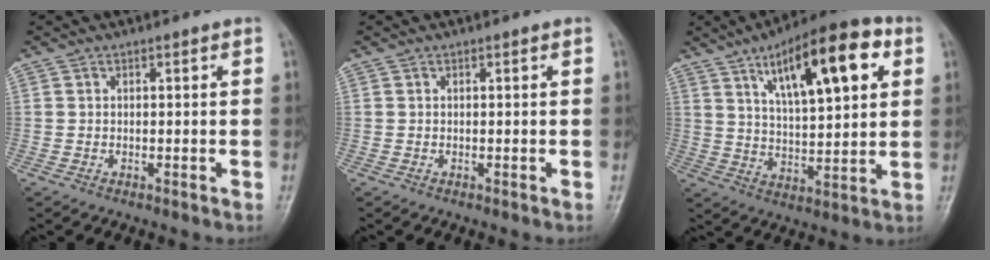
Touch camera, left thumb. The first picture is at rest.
{"total": 0.0}
{"total": 18.8, "force": [7.9, 6.6, 15.7], "torque": [-0.210, -0.013, 0.124]}